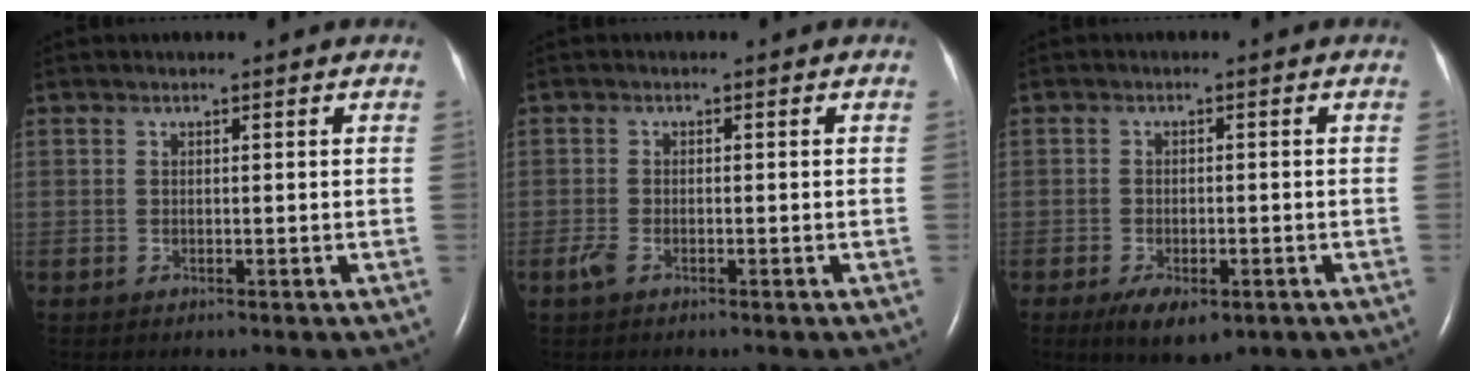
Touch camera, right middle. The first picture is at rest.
{"total": 1.7, "force": [-1.0, 0.7, 1.2], "torque": [-0.035, -0.003, -0.020]}
{"total": 5.9, "force": [-3.4, 2.4, 4.2], "torque": [-0.073, -0.009, -0.048]}